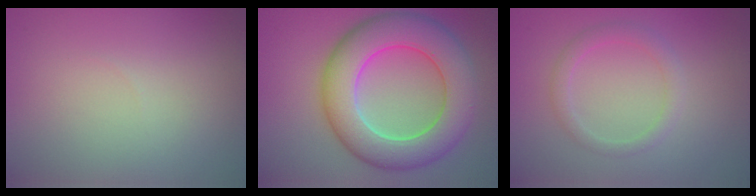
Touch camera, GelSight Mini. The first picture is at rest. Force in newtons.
{"total": 9.8, "press": 9.8, "slide": 0.3}
{"total": 2.0, "press": 1.9, "slide": 0.1}